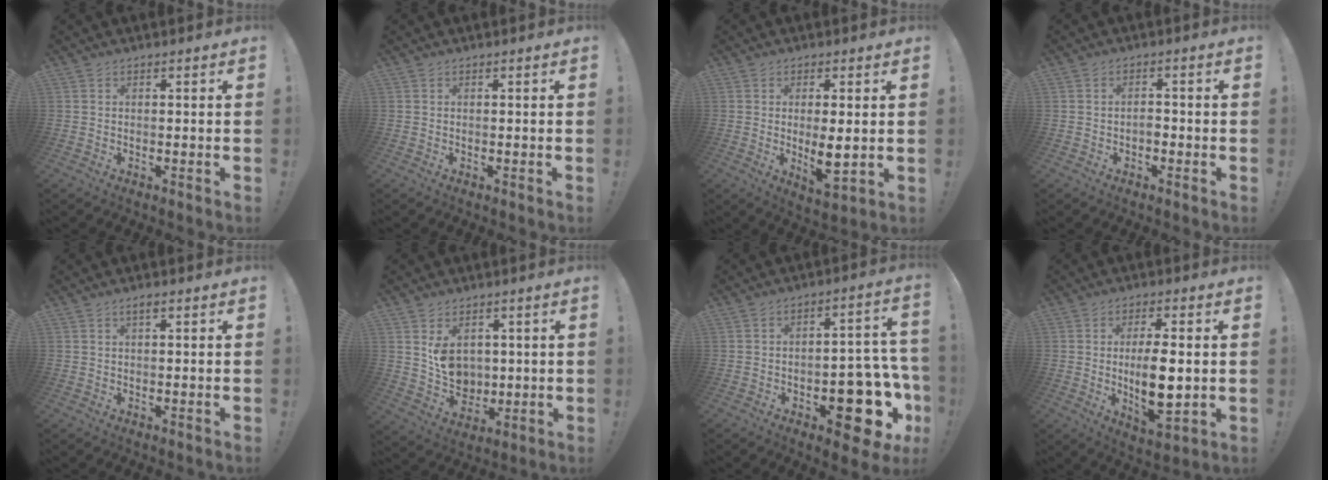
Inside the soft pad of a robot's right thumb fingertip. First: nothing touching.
{"total": 0.0}
{"total": 7.4, "force": [0.1, 2.3, 7.0], "torque": [-0.105, -0.019, 0.003]}
{"total": 2.2, "force": [-1.2, 1.5, 1.1], "torque": [-0.015, 0.003, -0.023]}
{"total": 1.5, "force": [0.7, 0.4, 1.2], "torque": [-0.028, 0.003, 0.012]}
{"total": 8.6, "force": [2.7, 7.2, 4.1], "torque": [-0.058, -0.022, 0.055]}
{"total": 18.0, "force": [-7.4, 8.9, 13.8], "torque": [-0.127, 0.049, -0.099]}
{"total": 10.9, "force": [-0.1, 4.0, 10.1], "torque": [-0.164, -0.018, -0.003]}